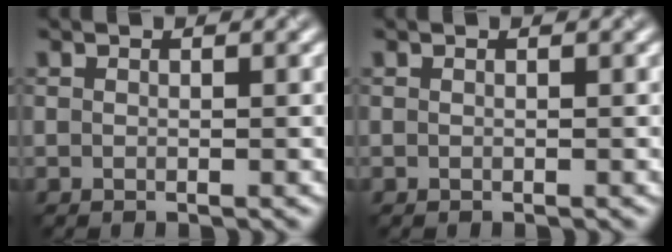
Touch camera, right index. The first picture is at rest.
{"total": 0.0}